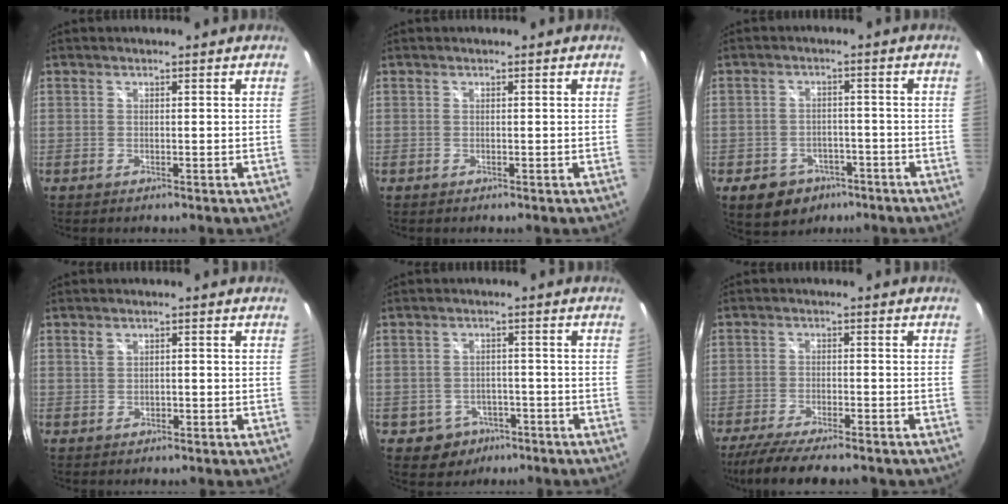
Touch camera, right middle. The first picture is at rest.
{"total": 0.0}
{"total": 9.3, "force": [-5.3, 6.8, 3.3], "torque": [-0.082, 0.015, -0.060]}
{"total": 1.4, "force": [0.0, 1.2, 0.9], "torque": [-0.014, 0.003, 0.000]}
{"total": 5.7, "force": [-3.1, 4.6, 1.1], "torque": [-0.034, 0.014, -0.031]}
{"total": 12.1, "force": [-10.1, 2.1, 6.5], "torque": [-0.138, -0.034, -0.159]}